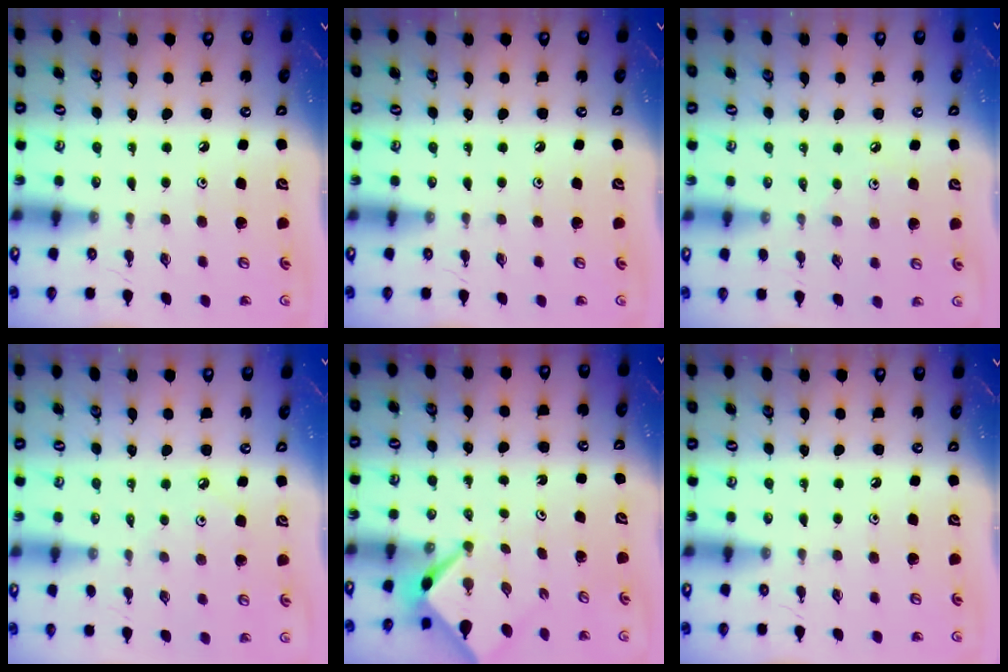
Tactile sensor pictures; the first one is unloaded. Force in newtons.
{"total": 0.0}
{"total": 4.9, "press": 4.8, "slide": 0.8}
{"total": 2.2, "press": 2.1, "slide": 0.4}
{"total": 2.5, "press": 2.5, "slide": 0.3}
{"total": 0.0}